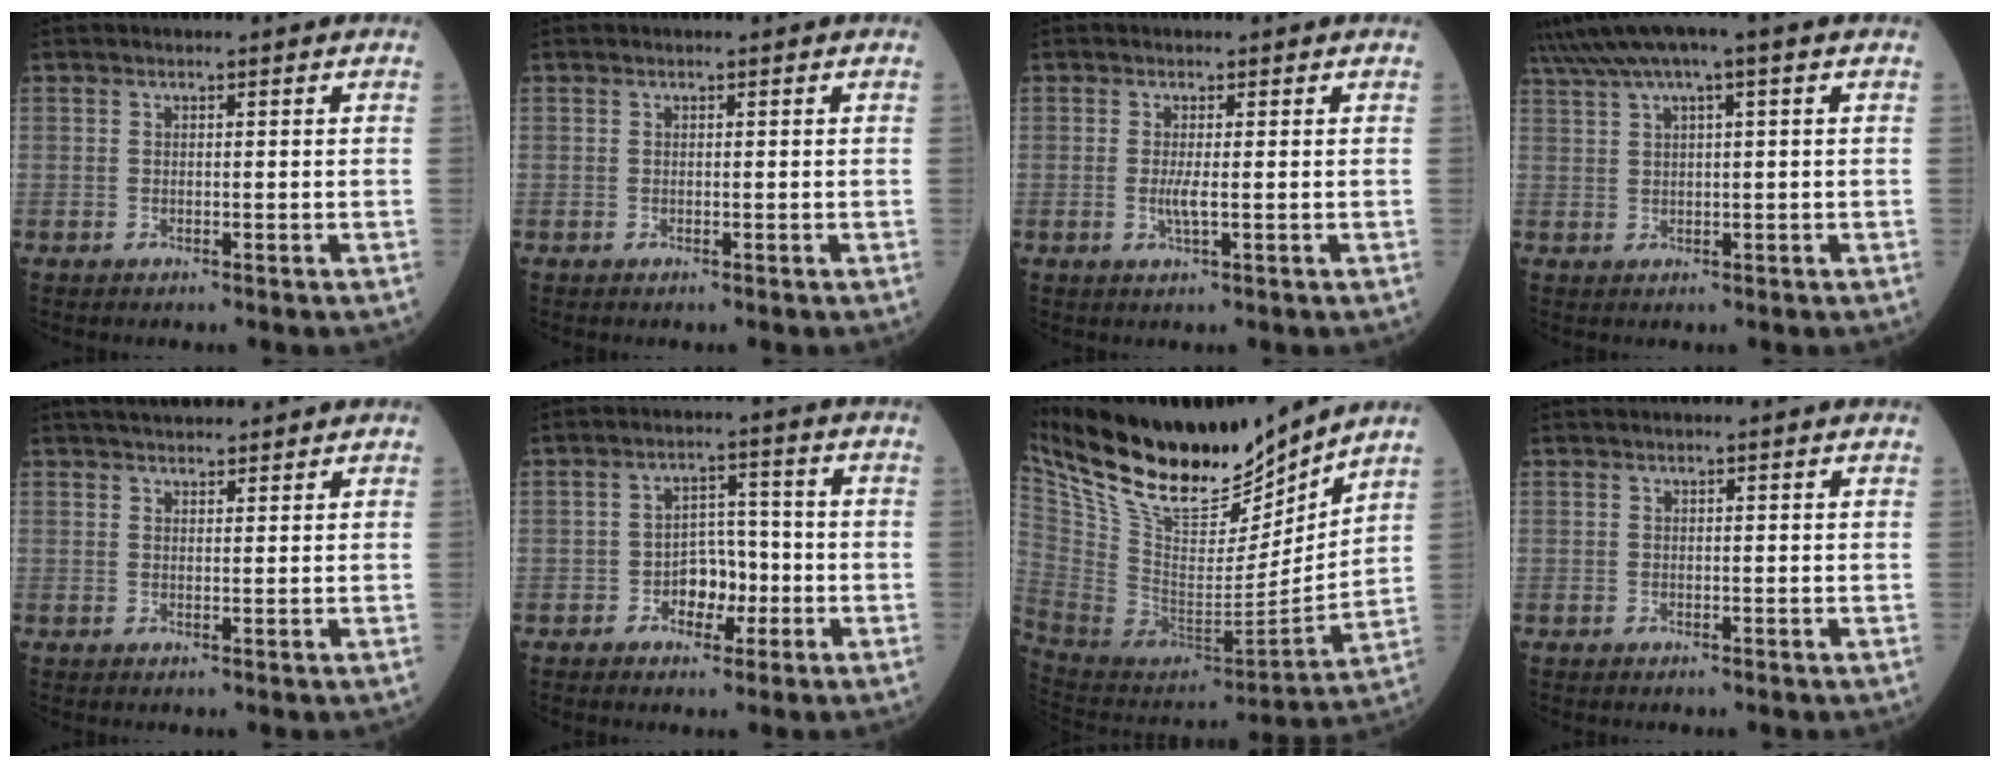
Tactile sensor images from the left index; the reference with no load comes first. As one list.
[{"total": 0.0}, {"total": 1.9, "force": [-0.2, 0.1, 1.9], "torque": [-0.045, -0.004, -0.003]}, {"total": 7.3, "force": [4.4, 0.3, 5.8], "torque": [-0.111, 0.039, 0.078]}, {"total": 6.7, "force": [6.0, 1.6, 2.6], "torque": [-0.036, 0.030, 0.091]}, {"total": 5.1, "force": [-1.8, 3.3, 3.4], "torque": [-0.055, 0.014, -0.031]}, {"total": 23.6, "force": [19.5, 6.3, 11.8], "torque": [-0.232, -0.016, 0.342]}, {"total": 1.0, "force": [0.9, -0.2, 0.4], "torque": [-0.015, 0.008, 0.017]}]